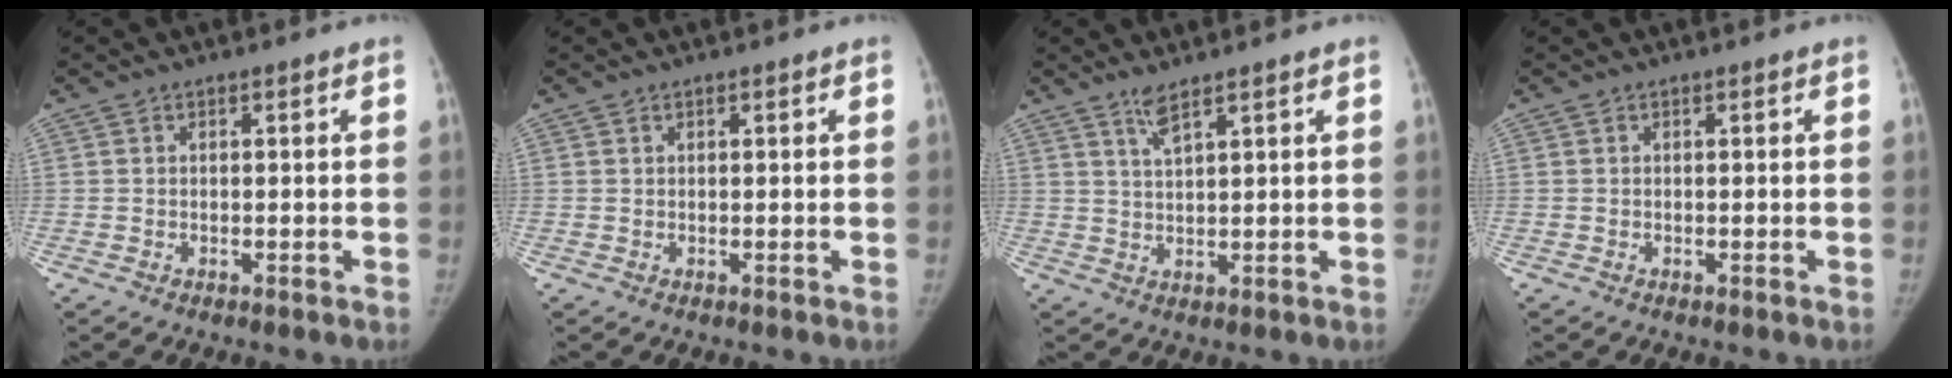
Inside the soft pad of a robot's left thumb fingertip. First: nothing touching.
{"total": 0.0}
{"total": 2.6, "force": [2.1, 0.1, 1.7], "torque": [-0.034, -0.016, 0.045]}
{"total": 0.0}